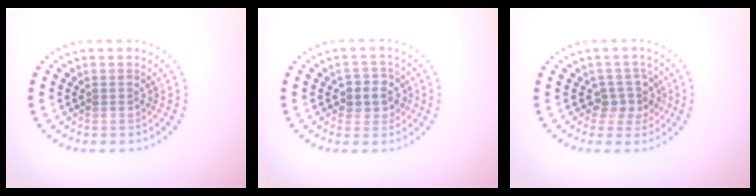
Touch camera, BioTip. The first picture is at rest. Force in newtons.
{"total": 2.7, "press": 2.5, "slide": 1.1}
{"total": 2.5, "press": 2.0, "slide": 1.6}